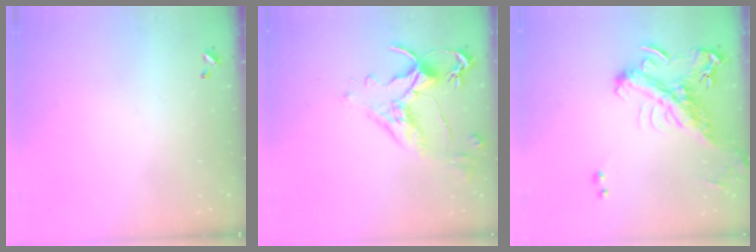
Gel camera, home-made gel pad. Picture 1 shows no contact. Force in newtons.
{"total": 2.5, "press": 2.1, "slide": 1.2}
{"total": 3.5, "press": 3.4, "slide": 1.0}